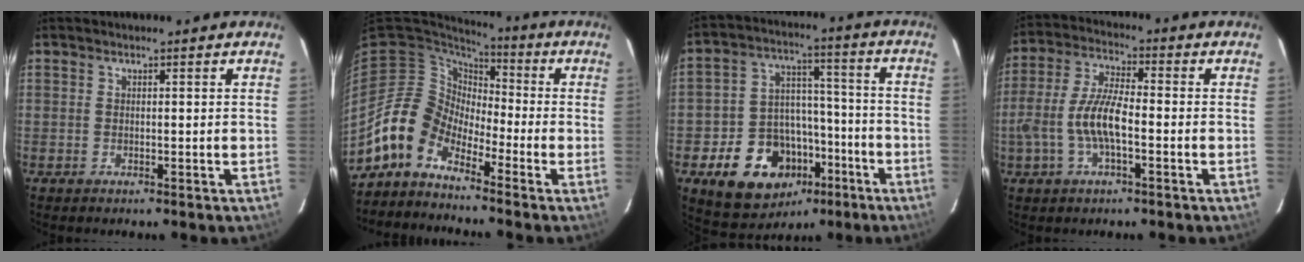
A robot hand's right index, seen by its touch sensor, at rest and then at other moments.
{"total": 8.5, "force": [-6.7, 4.9, 2.1], "torque": [-0.037, 0.026, -0.146]}
{"total": 17.1, "force": [-8.4, 12.7, 7.7], "torque": [-0.163, 0.042, -0.104]}
{"total": 10.0, "force": [-2.8, 3.3, 9.0], "torque": [-0.193, 0.005, -0.052]}